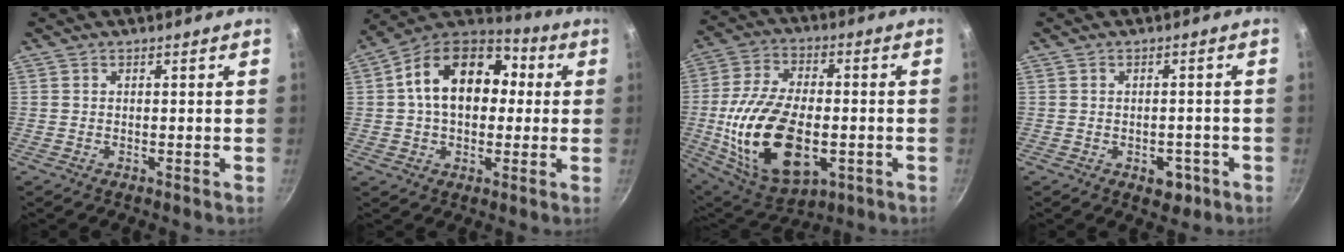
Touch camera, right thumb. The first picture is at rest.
{"total": 18.6, "force": [2.6, 12.9, 13.2], "torque": [-0.185, 0.034, 0.023]}
{"total": 22.2, "force": [-3.9, 12.2, 18.1], "torque": [-0.337, 0.012, -0.054]}
{"total": 4.3, "force": [-1.9, 2.8, 2.7], "torque": [-0.018, 0.013, -0.015]}